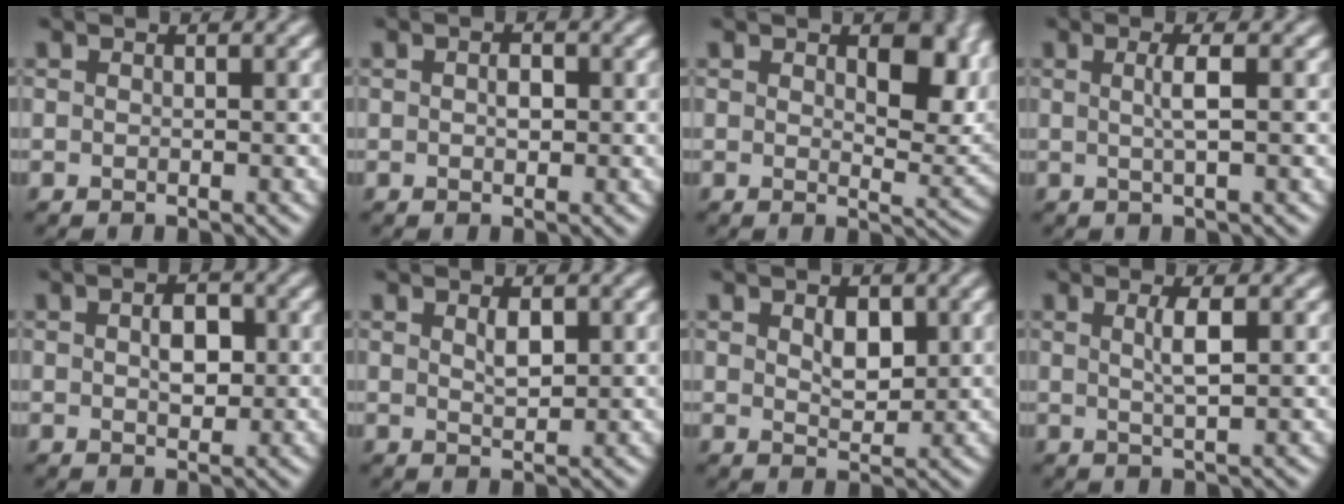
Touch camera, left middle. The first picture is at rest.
{"total": 1.3, "force": [0.1, 0.7, 1.0], "torque": [-0.016, 0.002, 0.000]}
{"total": 6.4, "force": [1.9, 3.2, 5.2], "torque": [-0.072, -0.007, 0.035]}
{"total": 2.1, "force": [0.2, 0.4, 2.1], "torque": [-0.040, 0.004, 0.001]}
{"total": 2.7, "force": [0.3, 1.6, 2.2], "torque": [-0.038, 0.003, 0.005]}
{"total": 1.6, "force": [0.8, 0.5, 1.3], "torque": [-0.026, -0.001, 0.015]}
{"total": 2.5, "force": [0.9, 1.4, 1.9], "torque": [-0.033, -0.002, 0.017]}
{"total": 2.4, "force": [0.6, 0.5, 2.2], "torque": [-0.038, 0.002, 0.008]}